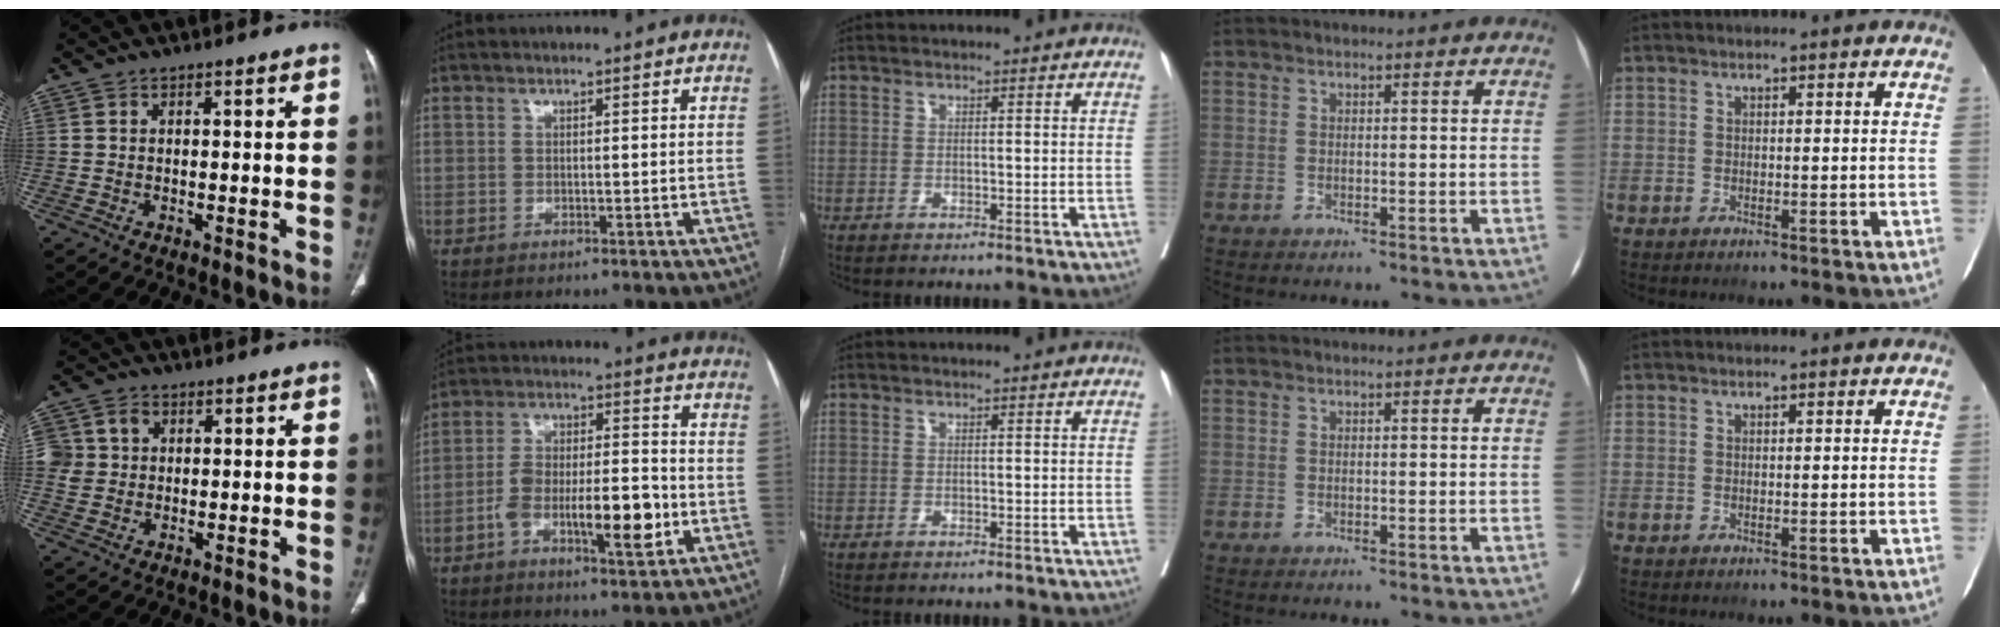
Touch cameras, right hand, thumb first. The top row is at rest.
{"thumb": {"total": 7.3, "force": [1.4, 6.4, 3.0], "torque": [-0.056, 0.014, 0.030]}, "index": {"total": 12.5, "force": [-3.8, 3.7, 11.3], "torque": [-0.192, 0.016, -0.059]}}